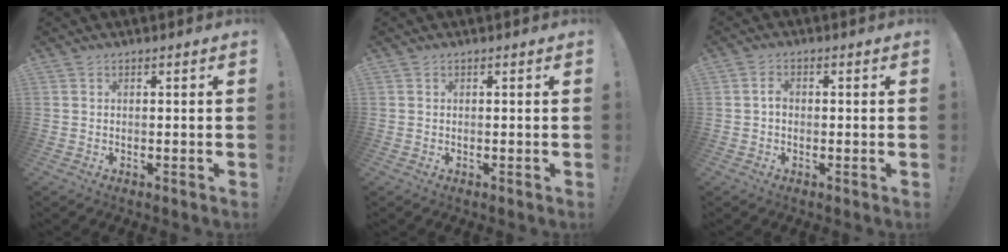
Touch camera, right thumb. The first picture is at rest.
{"total": 0.0}
{"total": 2.2, "force": [-0.4, 1.6, 1.5], "torque": [-0.022, 0.006, -0.010]}